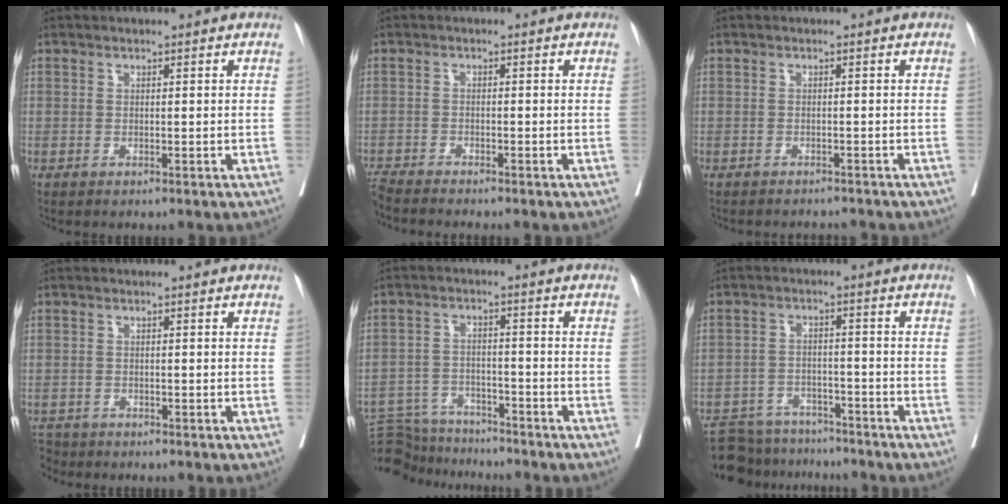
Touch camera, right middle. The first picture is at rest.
{"total": 5.5, "force": [-5.2, -0.1, 1.7], "torque": [-0.024, -0.018, -0.091]}
{"total": 4.0, "force": [-4.0, 0.5, 0.3], "torque": [0.000, -0.009, -0.052]}
{"total": 3.0, "force": [-2.8, 1.1, -0.3], "torque": [0.002, -0.006, -0.051]}
{"total": 10.3, "force": [-10.0, 1.9, 1.1], "torque": [-0.021, 0.012, -0.162]}
{"total": 12.8, "force": [-11.8, 4.2, 2.9], "torque": [-0.054, 0.007, -0.171]}